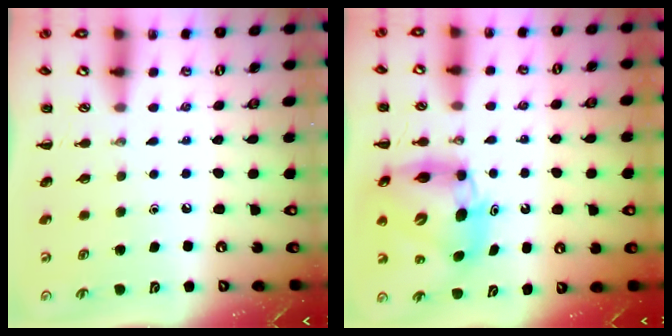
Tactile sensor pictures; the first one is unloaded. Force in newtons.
{"total": 11.4, "press": 10.8, "slide": 3.8}